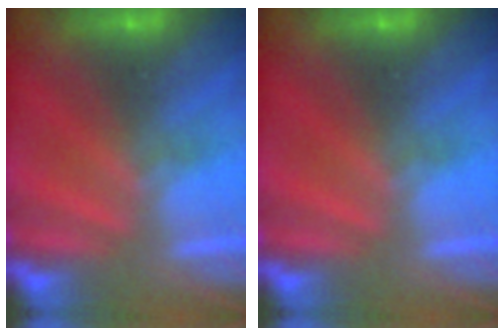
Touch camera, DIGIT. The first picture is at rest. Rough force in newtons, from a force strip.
{"total": 0.0}